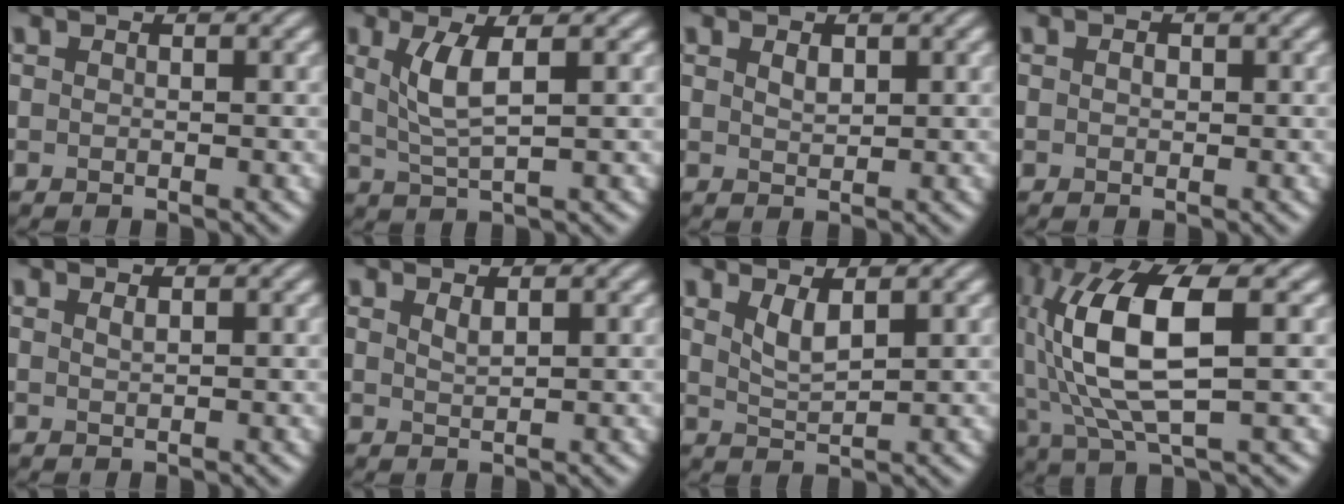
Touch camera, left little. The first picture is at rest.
{"total": 3.5, "force": [1.0, 0.8, 3.3], "torque": [-0.071, -0.004, 0.024]}
{"total": 1.2, "force": [0.7, 0.6, 0.8], "torque": [-0.016, 0.001, 0.015]}
{"total": 0.7, "force": [0.1, 0.5, 0.5], "torque": [-0.011, 0.000, 0.000]}
{"total": 0.6, "force": [0.4, 0.2, 0.5], "torque": [-0.007, 0.001, 0.008]}
{"total": 1.0, "force": [0.7, 0.2, 0.7], "torque": [-0.015, 0.000, 0.014]}
{"total": 2.2, "force": [1.3, 0.6, 1.6], "torque": [-0.035, -0.007, 0.030]}
{"total": 10.6, "force": [1.2, 3.7, 9.9], "torque": [-0.205, 0.007, 0.024]}